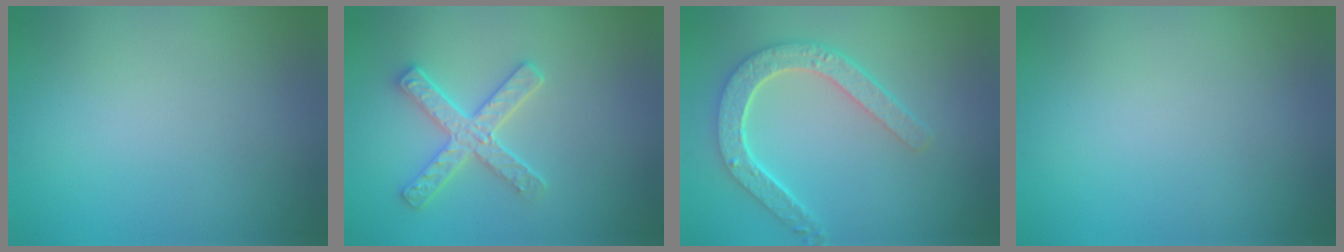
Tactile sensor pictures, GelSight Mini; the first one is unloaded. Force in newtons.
{"total": 3.3, "press": 3.0, "slide": 1.3}
{"total": 4.7, "press": 3.8, "slide": 2.8}
{"total": 0.0}